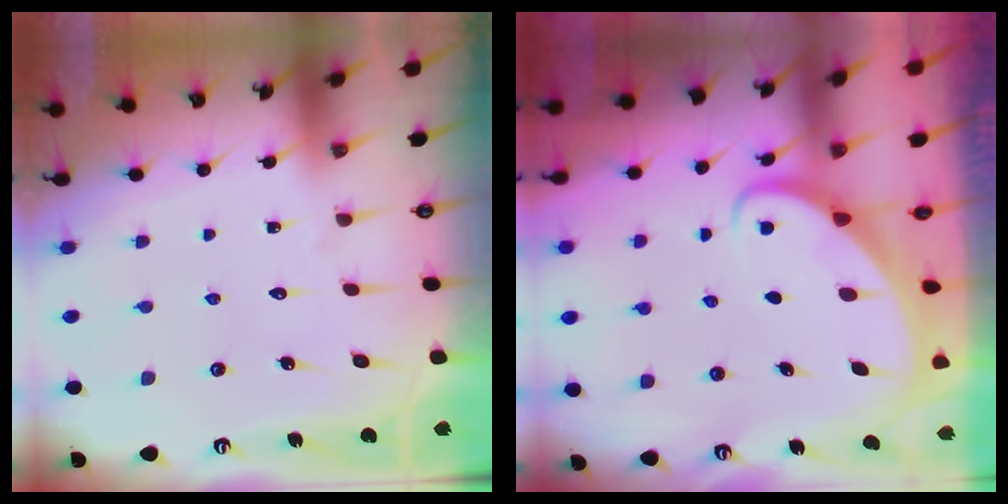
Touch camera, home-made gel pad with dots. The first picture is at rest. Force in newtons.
{"total": 2.5, "press": 2.5, "slide": 0.2}